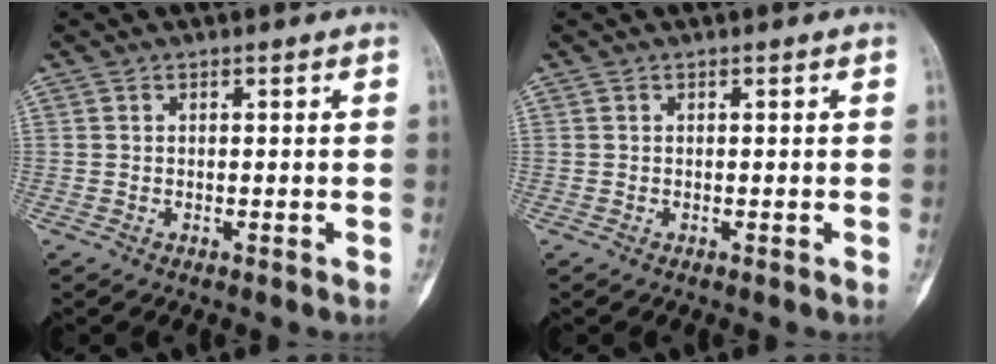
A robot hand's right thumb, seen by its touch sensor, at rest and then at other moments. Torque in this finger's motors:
{"motor_torque": [0.16, 0.15, 0.00, 0.00, 0.00]}